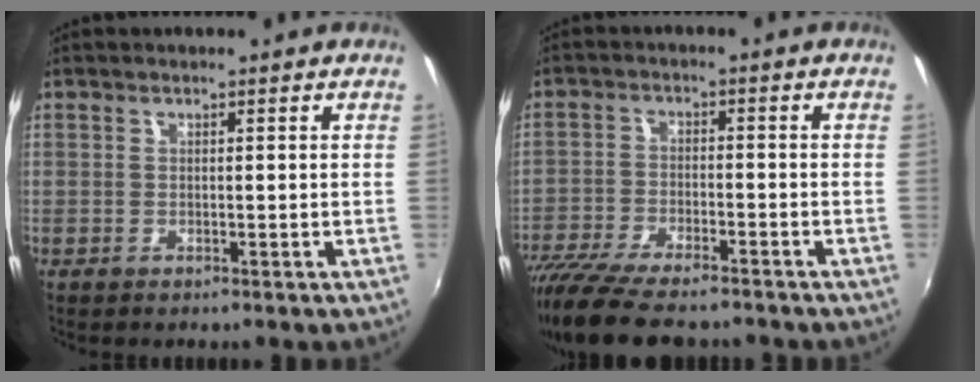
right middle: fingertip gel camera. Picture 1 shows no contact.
{"total": 15.5, "force": [-12.9, 3.7, 7.8], "torque": [-0.172, -0.042, -0.222]}